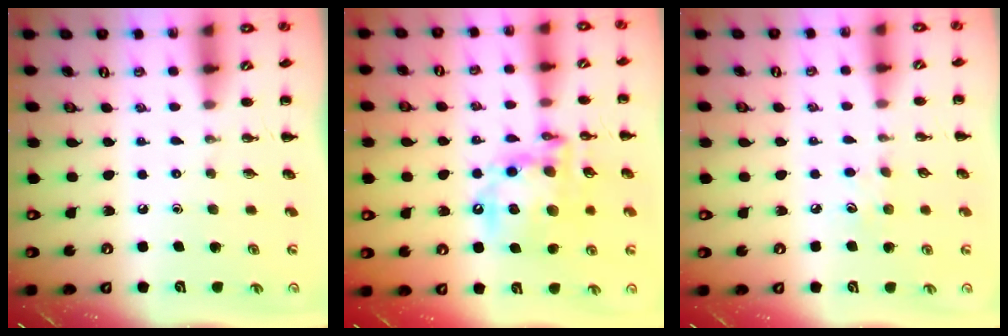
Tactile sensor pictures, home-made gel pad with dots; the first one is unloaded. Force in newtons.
{"total": 17.3, "press": 16.9, "slide": 3.5}
{"total": 4.8, "press": 4.6, "slide": 1.4}